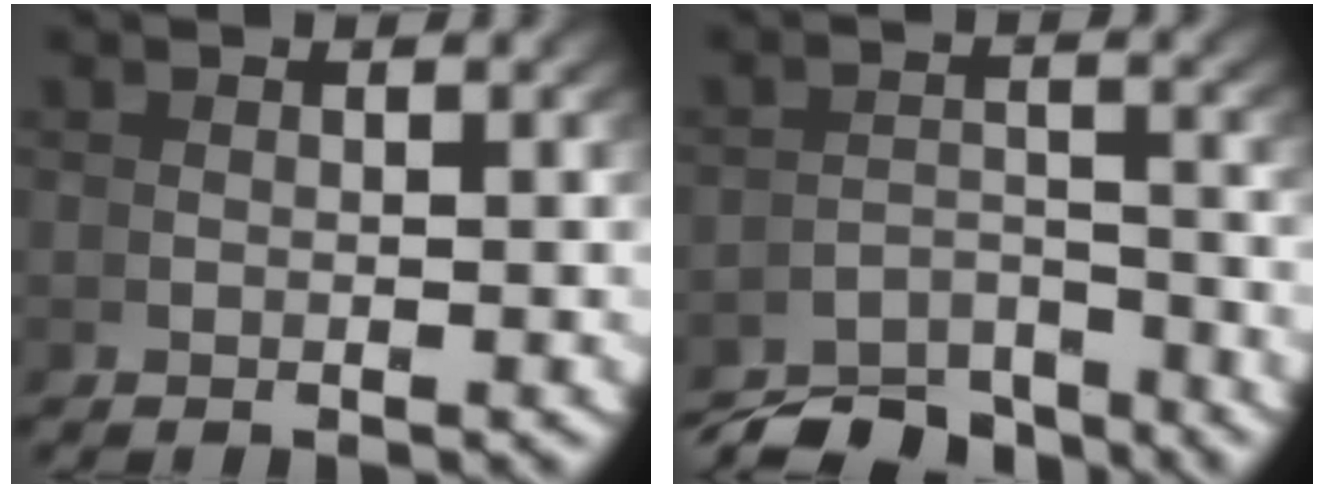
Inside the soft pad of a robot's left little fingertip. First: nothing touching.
{"total": 6.8, "force": [-6.3, 1.5, 2.1], "torque": [-0.005, -0.012, -0.106]}